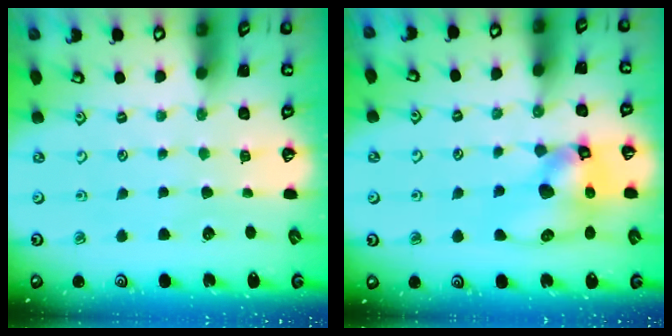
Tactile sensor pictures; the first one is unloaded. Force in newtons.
{"total": 14.5, "press": 14.3, "slide": 2.1}